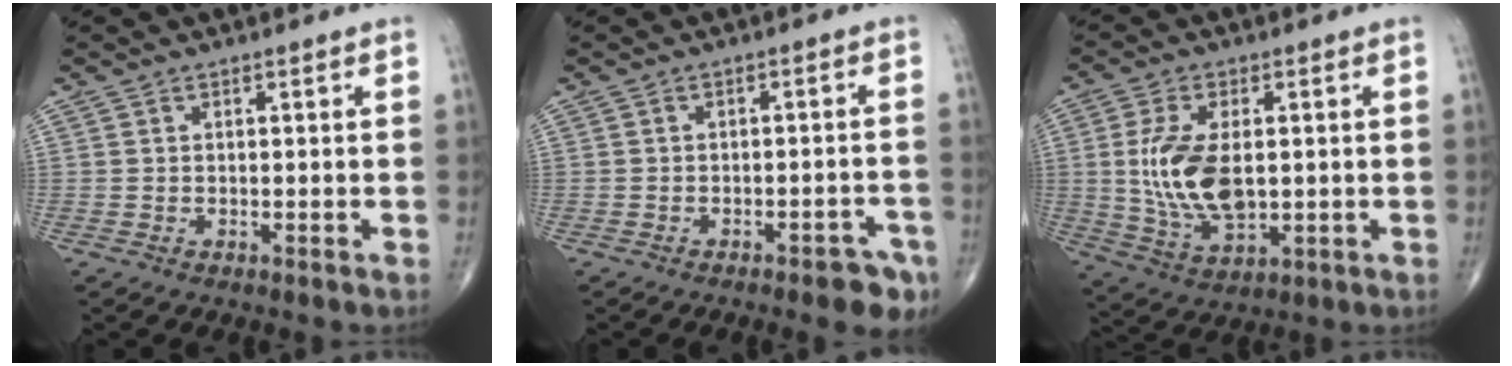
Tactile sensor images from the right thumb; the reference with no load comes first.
{"total": 6.2, "force": [-3.9, 2.3, 4.2], "torque": [-0.040, 0.024, -0.046]}
{"total": 12.9, "force": [0.6, 6.8, 10.9], "torque": [-0.214, -0.012, 0.022]}